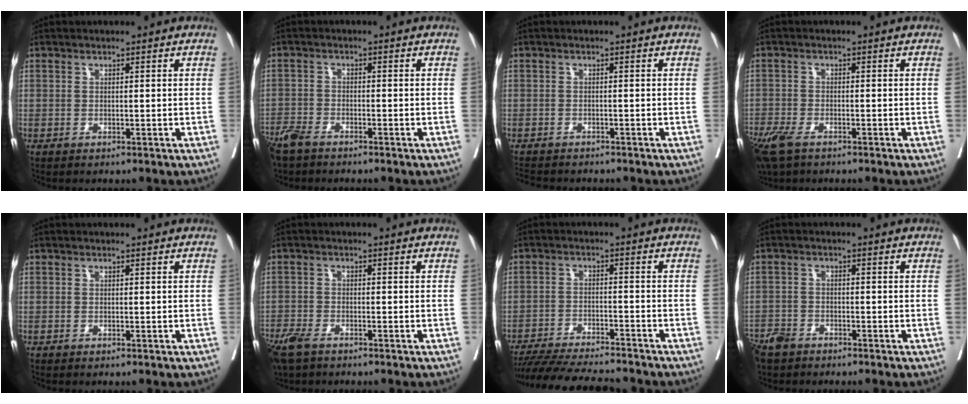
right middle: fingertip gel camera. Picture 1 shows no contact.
{"total": 4.7, "force": [-3.9, 1.2, 2.1], "torque": [-0.045, -0.009, -0.078]}
{"total": 6.4, "force": [-5.7, 1.6, 2.2], "torque": [-0.031, -0.006, -0.083]}
{"total": 8.2, "force": [-5.6, 3.1, 5.0], "torque": [-0.113, -0.021, -0.101]}
{"total": 0.0}
{"total": 6.5, "force": [-4.9, 2.3, 3.7], "torque": [-0.076, -0.014, -0.091]}
{"total": 15.4, "force": [-14.0, 1.4, 6.1], "torque": [-0.103, -0.023, -0.212]}
{"total": 4.3, "force": [-3.6, 1.9, 1.4], "torque": [-0.032, -0.004, -0.069]}